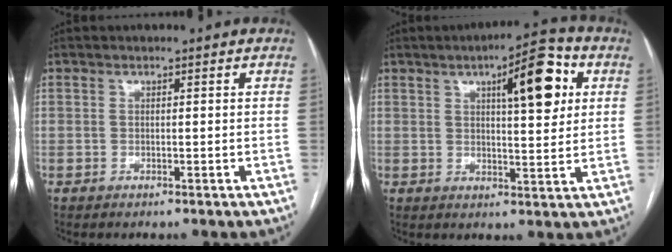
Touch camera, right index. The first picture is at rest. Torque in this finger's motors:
{"motor_torque": [0.81, 0.51, 0.23, 0.10]}